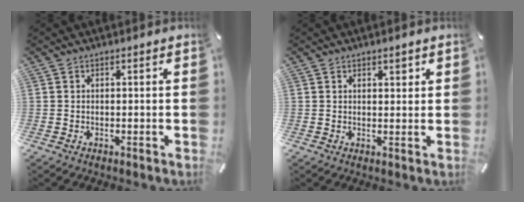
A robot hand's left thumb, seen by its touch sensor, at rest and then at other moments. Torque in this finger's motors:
{"motor_torque": [-0.22, -0.16, -0.12, -0.13, -0.01]}